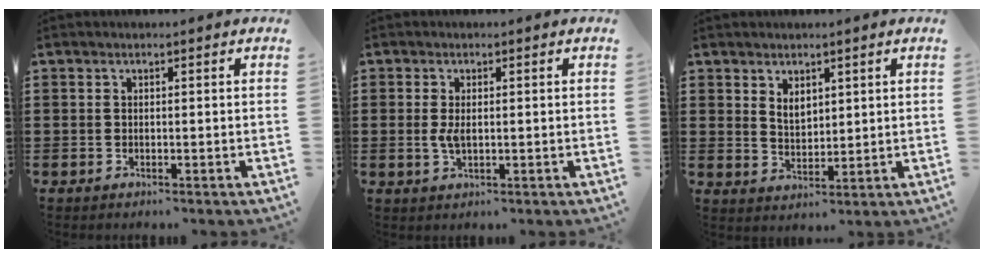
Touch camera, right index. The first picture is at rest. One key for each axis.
{"total": 2.7, "fx": 0.0, "fy": 1.3, "fz": 2.4, "tx": -0.063, "ty": -0.002, "tz": -0.006}
{"total": 3.1, "fx": 2.1, "fy": 1.9, "fz": 1.3, "tx": -0.024, "ty": 0.004, "tz": 0.037}